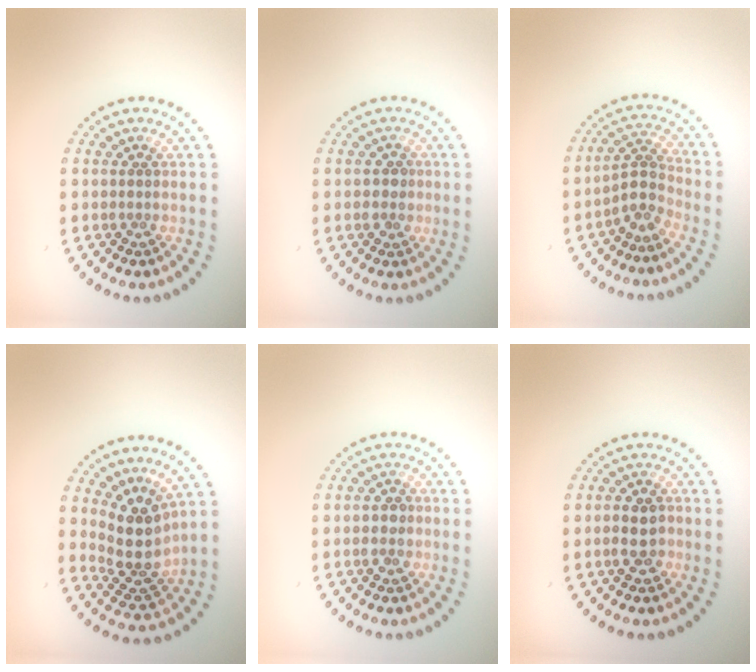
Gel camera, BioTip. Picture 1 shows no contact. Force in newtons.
{"total": 1.7, "press": 1.7, "slide": 0.4}
{"total": 2.8, "press": 2.0, "slide": 1.9}
{"total": 4.4, "press": 3.4, "slide": 2.8}
{"total": 1.7, "press": 1.7, "slide": 0.1}
{"total": 2.4, "press": 2.4, "slide": 0.4}